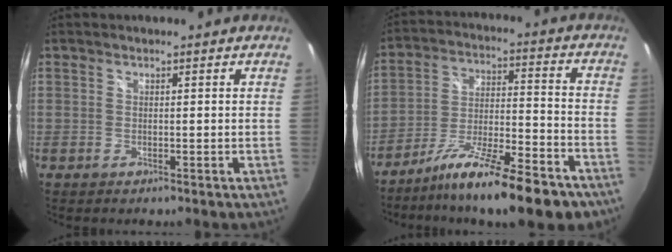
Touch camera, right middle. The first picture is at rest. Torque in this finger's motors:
{"motor_torque": [1.22, -0.92, 0.34, 0.19]}